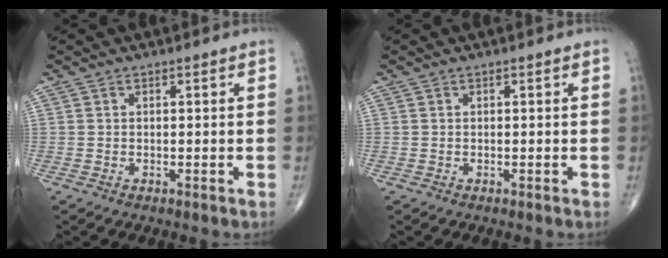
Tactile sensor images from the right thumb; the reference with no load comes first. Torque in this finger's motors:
{"motor_torque": [-0.06, 0.01, 0.00, 0.03, 0.00]}